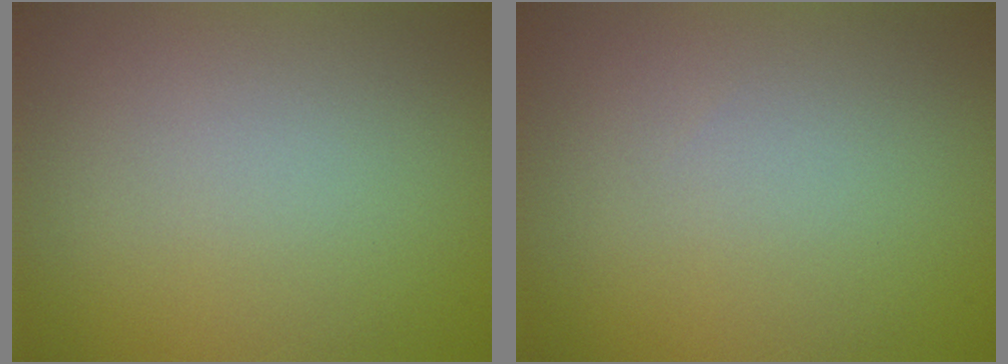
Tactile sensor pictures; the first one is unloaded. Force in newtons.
{"total": 0.0}